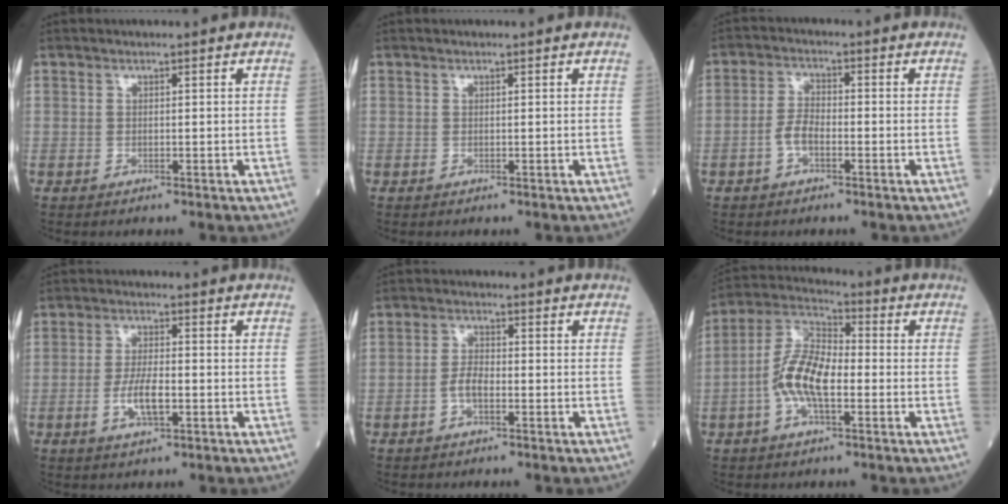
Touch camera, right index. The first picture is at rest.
{"total": 0.0}
{"total": 3.7, "force": [-1.4, 1.7, 3.0], "torque": [-0.062, 0.009, -0.031]}
{"total": 5.4, "force": [-1.5, 1.5, 4.9], "torque": [-0.098, 0.000, -0.026]}
{"total": 3.2, "force": [-1.1, 1.3, 2.7], "torque": [-0.054, 0.007, -0.023]}
{"total": 10.3, "force": [-2.2, 3.8, 9.3], "torque": [-0.203, 0.017, -0.049]}